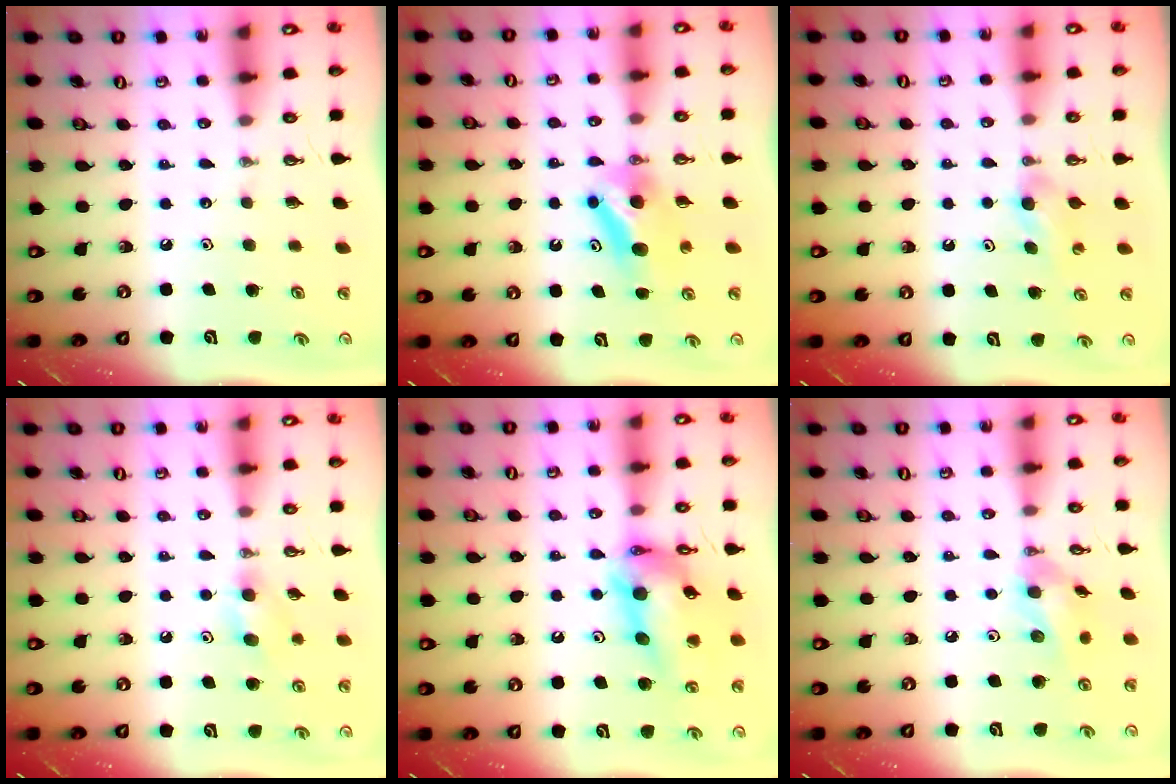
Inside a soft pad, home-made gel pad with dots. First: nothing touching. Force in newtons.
{"total": 7.2, "press": 7.1, "slide": 1.4}
{"total": 3.5, "press": 3.5, "slide": 0.5}
{"total": 5.8, "press": 5.8, "slide": 0.3}
{"total": 16.4, "press": 16.3, "slide": 1.3}
{"total": 10.2, "press": 10.1, "slide": 1.8}